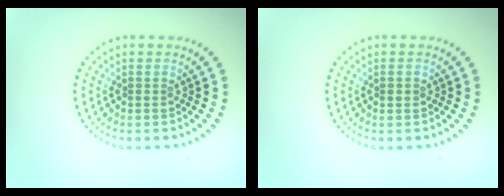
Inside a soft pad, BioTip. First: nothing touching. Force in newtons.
{"total": 1.0, "press": 0.9, "slide": 0.1}